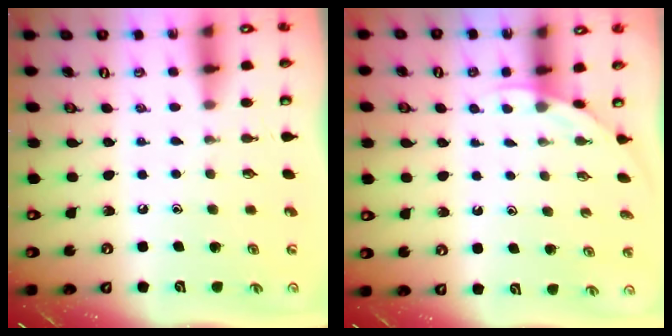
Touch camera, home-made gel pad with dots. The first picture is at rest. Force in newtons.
{"total": 1.9, "press": 1.9, "slide": 0.1}